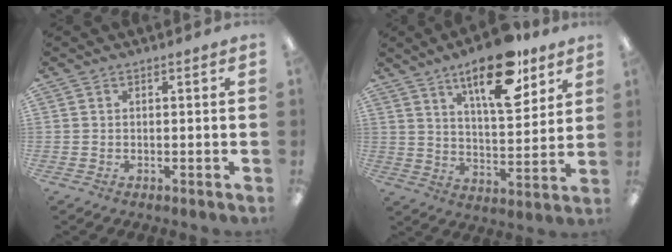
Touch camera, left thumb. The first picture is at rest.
{"total": 18.1, "force": [11.8, 6.7, 12.0], "torque": [-0.176, -0.057, 0.189]}